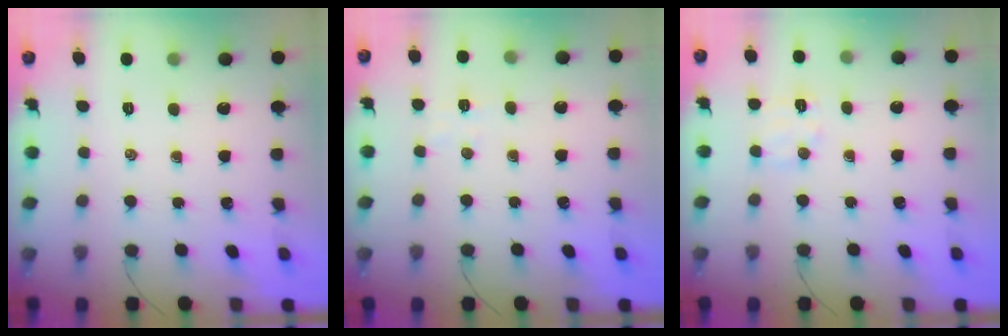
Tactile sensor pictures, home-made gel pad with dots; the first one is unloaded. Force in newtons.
{"total": 3.0, "press": 2.9, "slide": 0.8}
{"total": 6.9, "press": 6.9, "slide": 1.0}